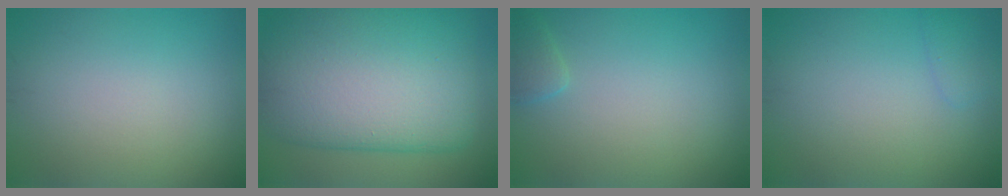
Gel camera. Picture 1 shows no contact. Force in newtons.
{"total": 13.2, "press": 13.2, "slide": 0.8}
{"total": 1.4, "press": 1.4, "slide": 0.1}
{"total": 1.0, "press": 1.0, "slide": 0.1}